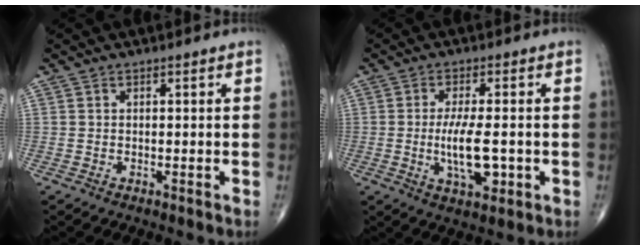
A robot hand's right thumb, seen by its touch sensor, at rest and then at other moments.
{"total": 8.4, "force": [-1.1, 3.0, 7.8], "torque": [-0.144, -0.009, -0.016]}